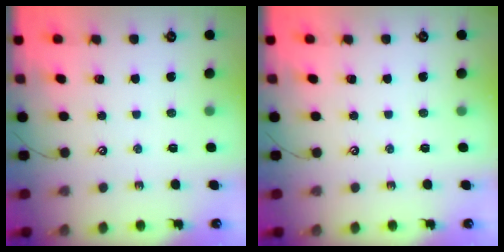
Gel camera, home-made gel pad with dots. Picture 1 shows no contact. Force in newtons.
{"total": 0.0}